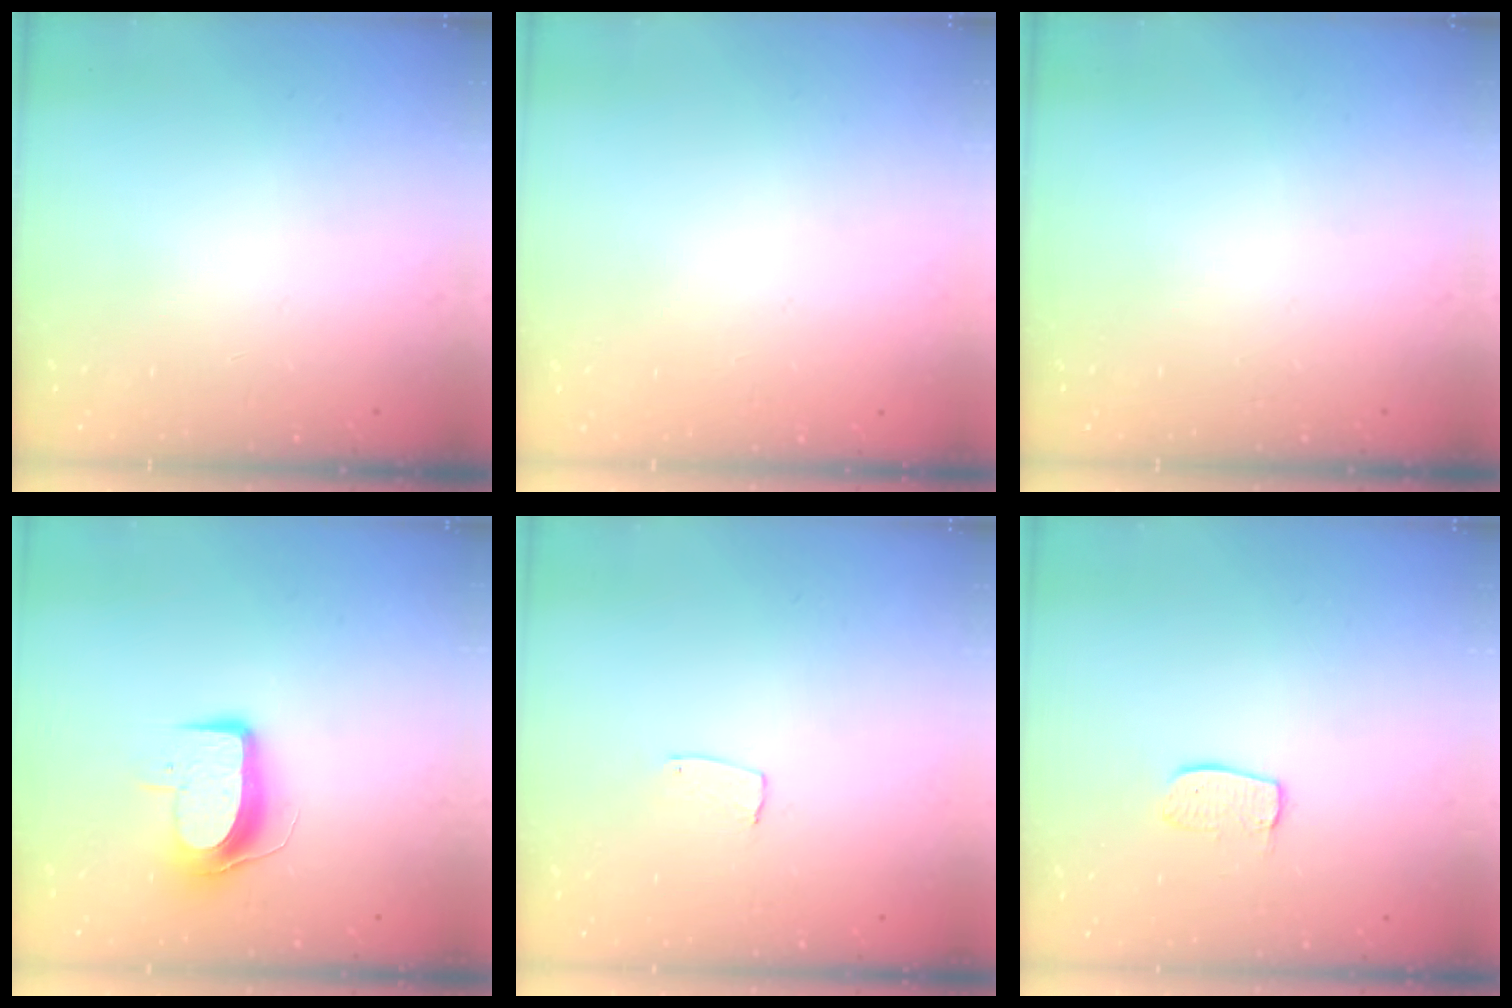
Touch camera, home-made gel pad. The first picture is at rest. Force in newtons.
{"total": 0.0}
{"total": 0.0}
{"total": 9.2, "press": 9.2, "slide": 0.7}
{"total": 4.3, "press": 4.3, "slide": 0.2}
{"total": 7.1, "press": 7.1, "slide": 0.3}